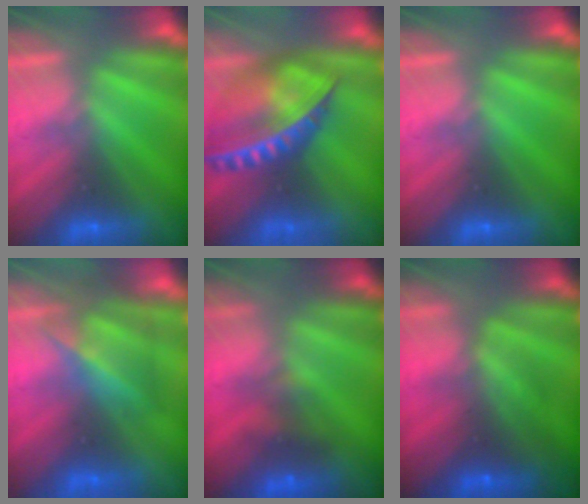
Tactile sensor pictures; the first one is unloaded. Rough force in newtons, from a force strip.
{"total": 13.7}
{"total": 0.0}
{"total": 4.1}
{"total": 4.8}
{"total": 7.8}